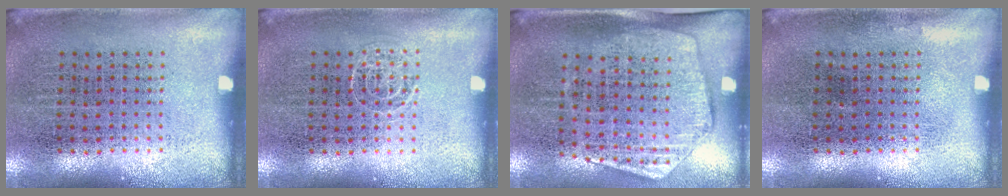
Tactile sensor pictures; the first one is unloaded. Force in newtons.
{"total": 0.9, "press": 0.9, "slide": 0.2}
{"total": 1.8, "press": 1.5, "slide": 1.0}
{"total": 0.0}